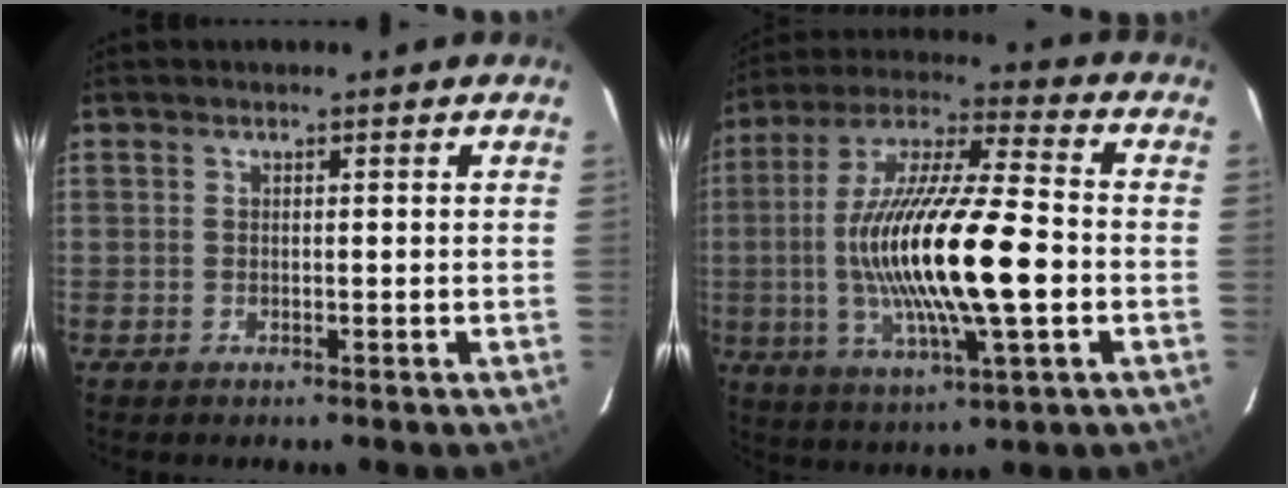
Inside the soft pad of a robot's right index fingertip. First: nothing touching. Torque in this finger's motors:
{"motor_torque": [1.68, -0.46, 1.05, 0.21]}